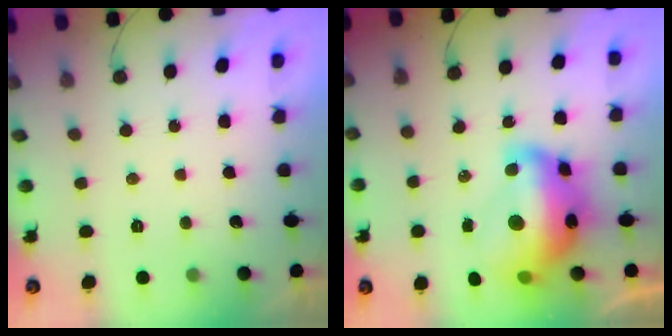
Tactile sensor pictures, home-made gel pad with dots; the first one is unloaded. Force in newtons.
{"total": 21.7, "press": 21.7, "slide": 1.5}